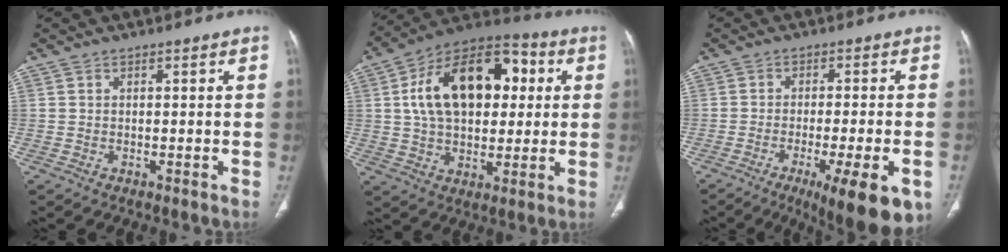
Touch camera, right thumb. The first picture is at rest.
{"total": 21.9, "force": [4.3, 13.3, 16.9], "torque": [-0.249, 0.022, 0.065]}
{"total": 13.9, "force": [-6.9, 2.8, 11.7], "torque": [-0.127, -0.004, -0.096]}